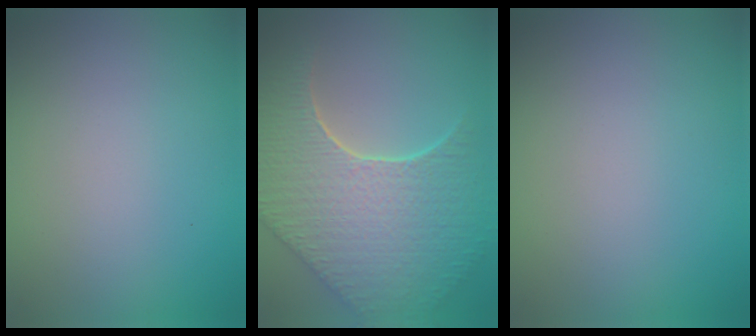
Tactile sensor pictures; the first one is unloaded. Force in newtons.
{"total": 9.4, "press": 6.6, "slide": 6.6}
{"total": 0.0}